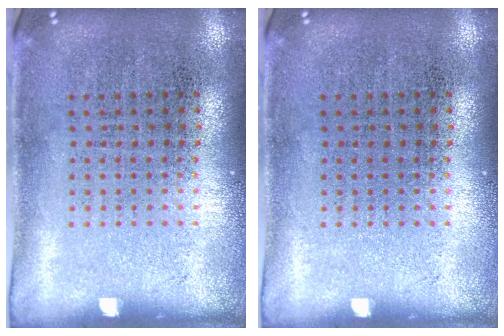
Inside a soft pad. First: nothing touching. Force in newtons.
{"total": 0.0}